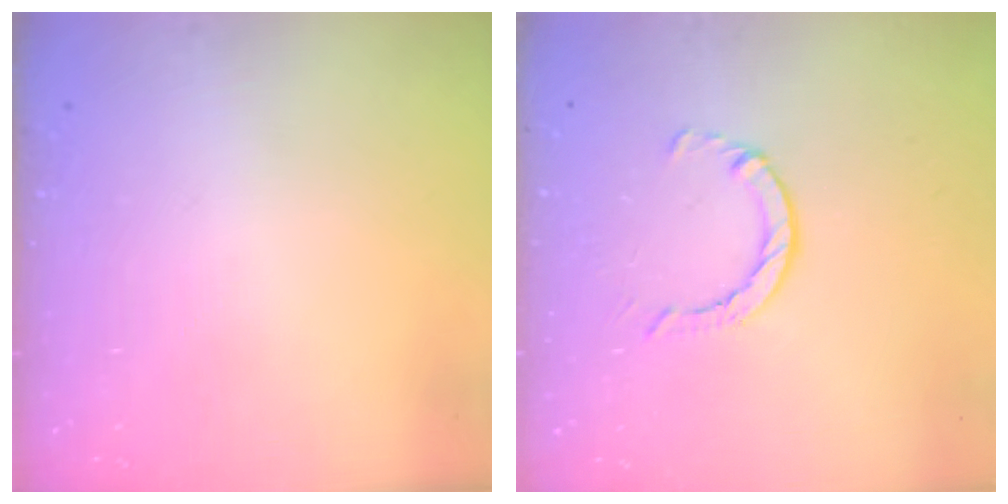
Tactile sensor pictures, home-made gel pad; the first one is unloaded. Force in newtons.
{"total": 2.4, "press": 2.4, "slide": 0.4}